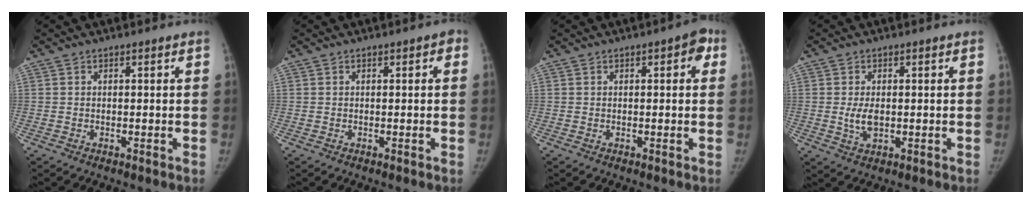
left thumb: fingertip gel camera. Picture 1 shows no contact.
{"total": 1.6, "force": [0.4, 0.9, 1.3], "torque": [-0.007, 0.006, 0.000]}
{"total": 2.7, "force": [0.6, 1.6, 2.1], "torque": [-0.003, 0.006, -0.001]}
{"total": 3.8, "force": [-0.2, 2.2, 3.1], "torque": [-0.056, -0.007, 0.001]}